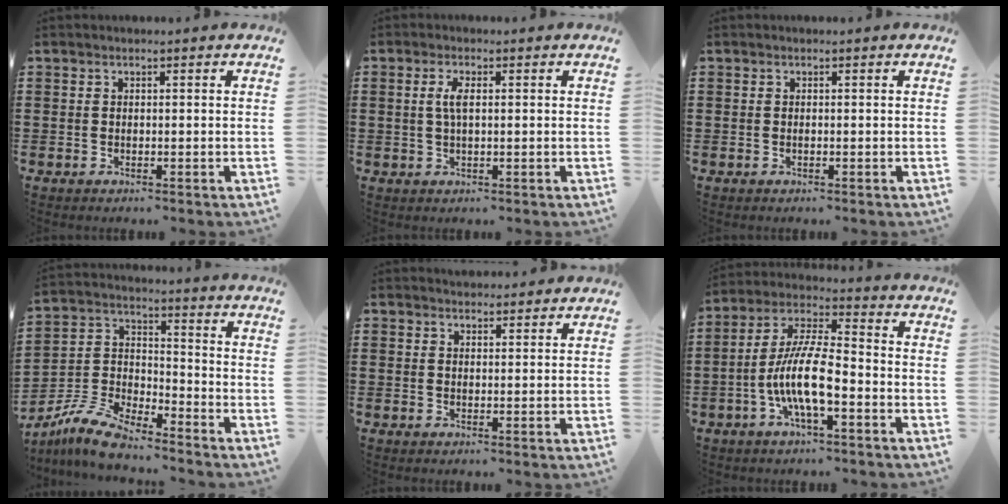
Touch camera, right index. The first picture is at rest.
{"total": 2.6, "force": [0.4, 0.7, 2.5], "torque": [-0.049, 0.003, 0.004]}
{"total": 0.0}
{"total": 8.3, "force": [-7.5, 1.6, 3.1], "torque": [-0.084, 0.008, -0.152]}
{"total": 1.7, "force": [1.7, 0.3, -0.3], "torque": [0.001, 0.004, 0.033]}
{"total": 10.3, "force": [-3.5, 2.7, 9.3], "torque": [-0.209, -0.009, -0.073]}